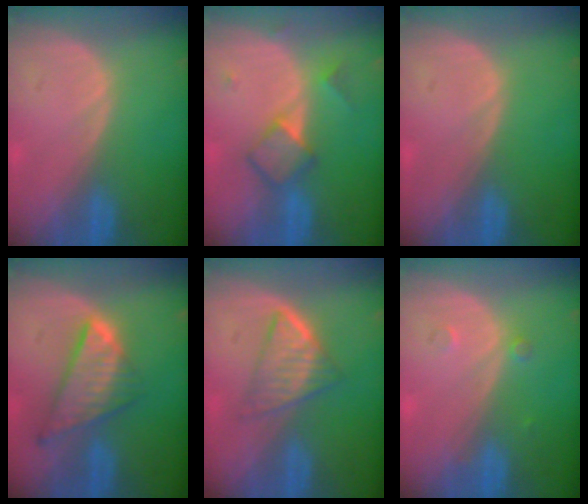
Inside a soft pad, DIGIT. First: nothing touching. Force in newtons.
{"total": 5.0, "press": 4.9, "slide": 1.0}
{"total": 0.0}
{"total": 8.8, "press": 7.5, "slide": 4.5}
{"total": 5.4, "press": 5.0, "slide": 2.0}
{"total": 1.3, "press": 1.3, "slide": 0.1}